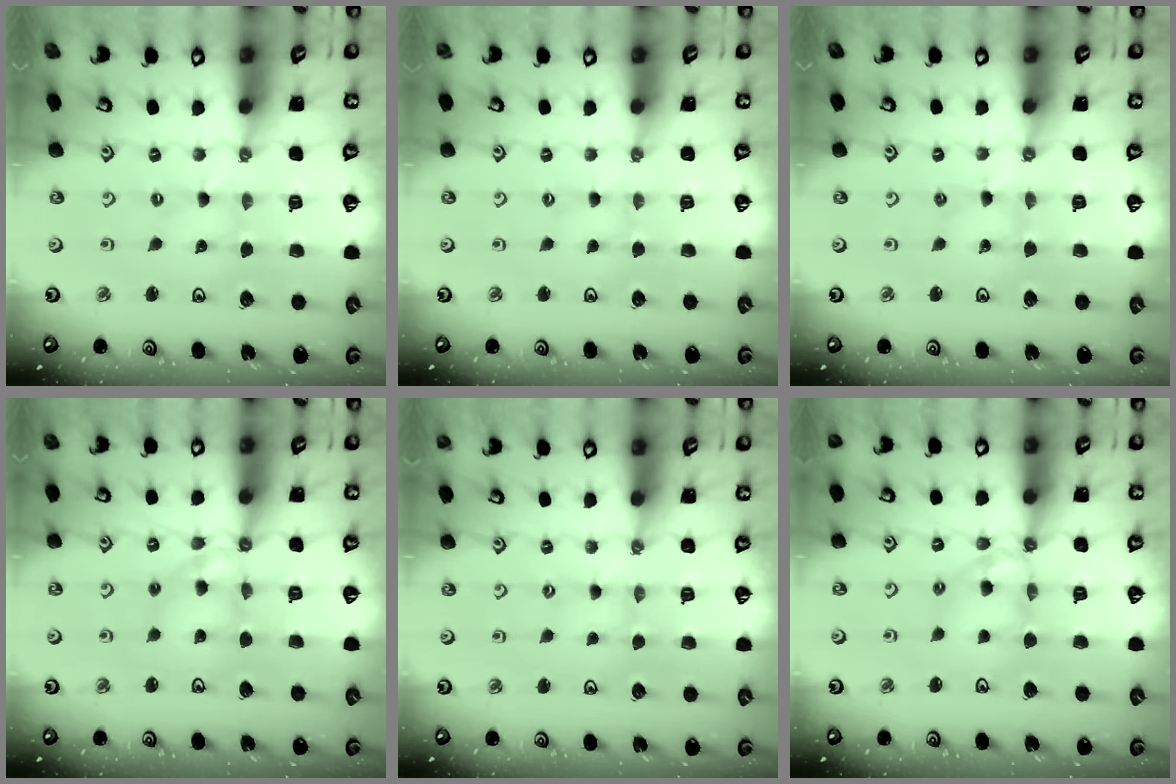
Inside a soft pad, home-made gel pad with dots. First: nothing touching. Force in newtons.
{"total": 0.5, "press": 0.5, "slide": 0.2}
{"total": 1.4, "press": 1.4, "slide": 0.2}
{"total": 10.0, "press": 9.9, "slide": 1.0}
{"total": 1.3, "press": 1.2, "slide": 0.2}
{"total": 10.8, "press": 10.8, "slide": 0.9}